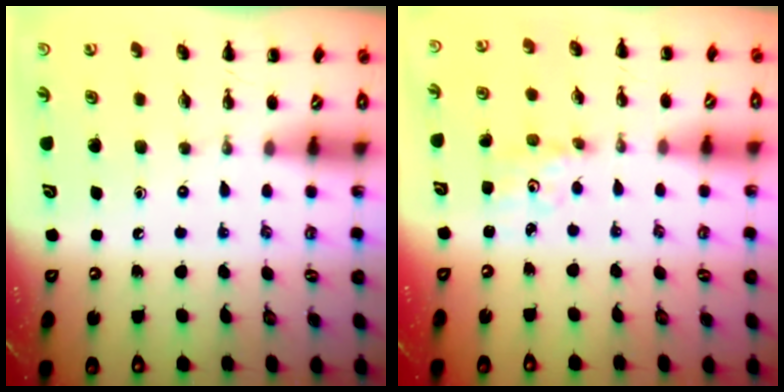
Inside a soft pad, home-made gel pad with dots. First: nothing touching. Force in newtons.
{"total": 1.8, "press": 1.8, "slide": 0.5}